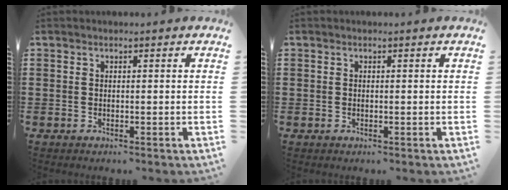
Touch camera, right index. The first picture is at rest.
{"total": 0.0}